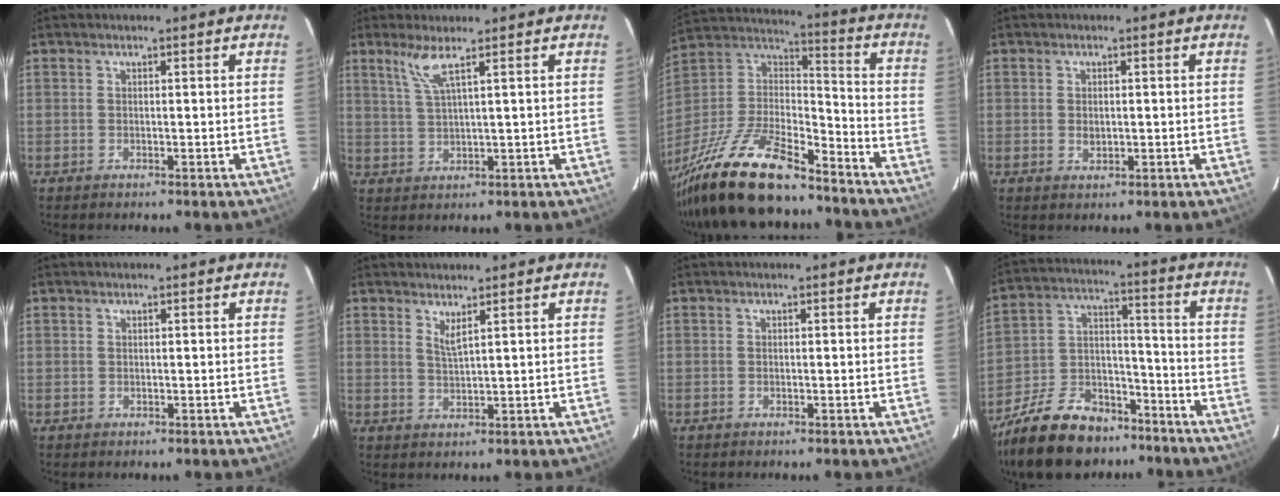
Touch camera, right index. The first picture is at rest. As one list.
[{"total": 4.0, "force": [2.4, -0.5, 3.1], "torque": [-0.065, -0.004, 0.055]}, {"total": 26.0, "force": [-19.5, 7.9, 15.2], "torque": [-0.318, -0.023, -0.336]}, {"total": 1.8, "force": [0.0, 1.3, 1.3], "torque": [-0.019, 0.000, 0.003]}, {"total": 0.6, "force": [0.2, 0.6, -0.1], "torque": [0.005, 0.004, 0.002]}, {"total": 2.2, "force": [1.8, -0.3, 1.3], "torque": [-0.025, -0.007, 0.030]}, {"total": 0.0}, {"total": 20.5, "force": [-15.2, 10.5, 8.8], "torque": [-0.204, 0.029, -0.239]}]